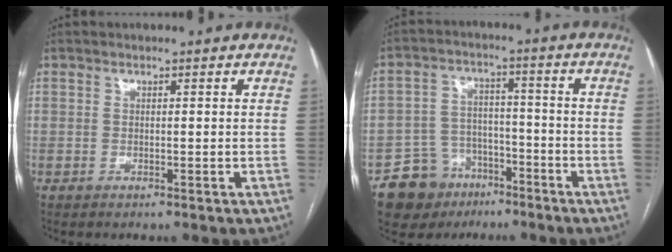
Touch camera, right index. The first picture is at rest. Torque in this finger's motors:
{"motor_torque": [-0.02, -0.06, -0.51, -0.21]}